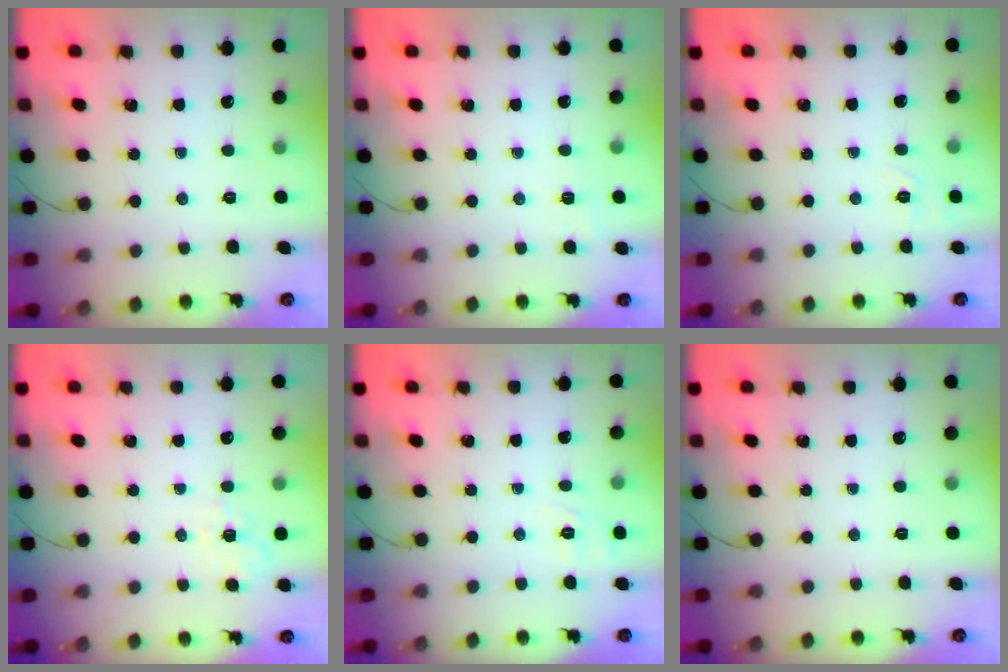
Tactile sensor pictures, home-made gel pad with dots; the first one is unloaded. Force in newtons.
{"total": 1.9, "press": 0.9, "slide": 1.7}
{"total": 1.8, "press": 0.3, "slide": 1.8}
{"total": 8.1, "press": 7.8, "slide": 2.1}
{"total": 2.0, "press": 0.9, "slide": 1.8}
{"total": 0.0}